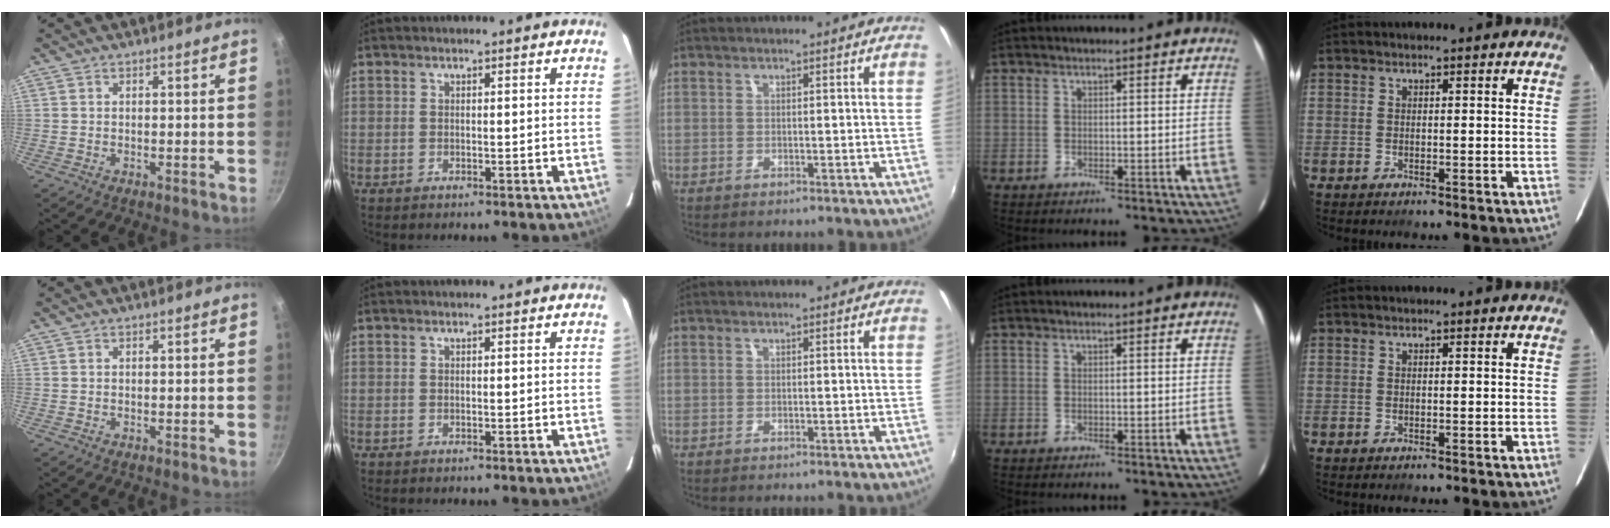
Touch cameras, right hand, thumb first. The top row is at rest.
{}